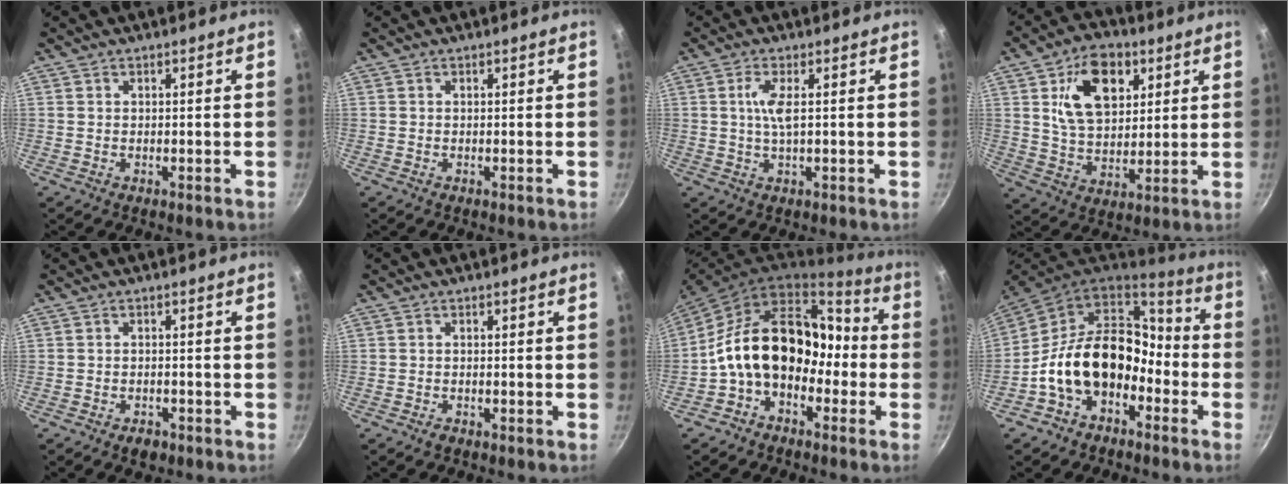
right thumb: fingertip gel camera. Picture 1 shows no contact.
{"total": 0.0}
{"total": 4.2, "force": [0.6, 0.7, 4.1], "torque": [-0.092, 0.000, 0.012]}
{"total": 15.2, "force": [5.5, 9.7, 10.3], "torque": [-0.132, -0.016, 0.092]}
{"total": 2.8, "force": [-1.8, 1.6, 1.4], "torque": [-0.021, 0.016, -0.022]}
{"total": 1.1, "force": [-0.9, 0.4, 0.5], "torque": [-0.016, 0.008, -0.014]}
{"total": 17.6, "force": [-3.6, 12.3, 12.0], "torque": [-0.152, 0.072, -0.077]}
{"total": 18.4, "force": [-5.2, 12.6, 12.3], "torque": [-0.169, 0.076, -0.102]}